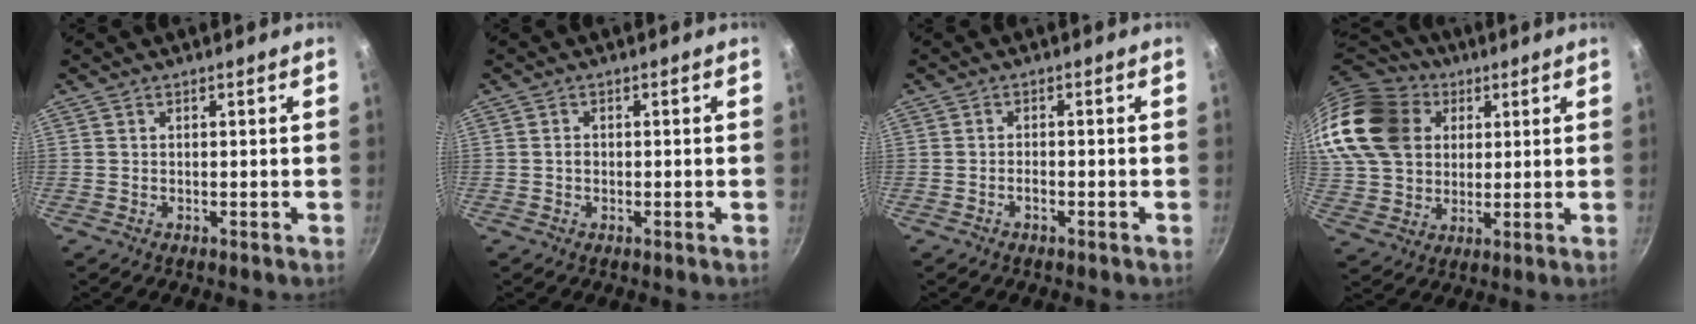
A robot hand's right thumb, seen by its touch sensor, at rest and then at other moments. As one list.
[{"total": 0.9, "force": [-0.3, 0.6, 0.6], "torque": [-0.010, 0.005, -0.006]}, {"total": 1.3, "force": [-0.8, 0.4, 0.9], "torque": [-0.018, 0.010, -0.018]}, {"total": 24.6, "force": [8.8, 19.0, 12.8], "torque": [-0.277, 0.024, 0.170]}]